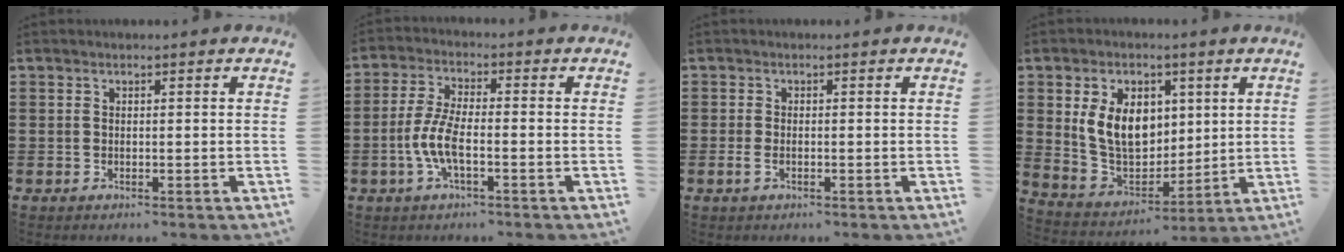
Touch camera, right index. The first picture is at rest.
{"total": 6.0, "force": [-1.9, 1.9, 5.3], "torque": [-0.126, -0.006, -0.044]}
{"total": 1.3, "force": [-0.4, 0.6, 1.1], "torque": [-0.030, -0.005, -0.010]}
{"total": 9.9, "force": [2.3, 7.3, 6.2], "torque": [-0.145, 0.010, 0.040]}